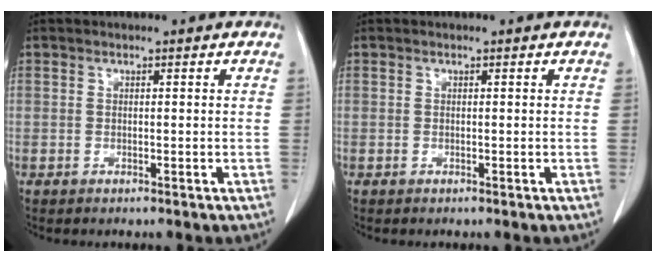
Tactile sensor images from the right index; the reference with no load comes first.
{"total": 0.0}